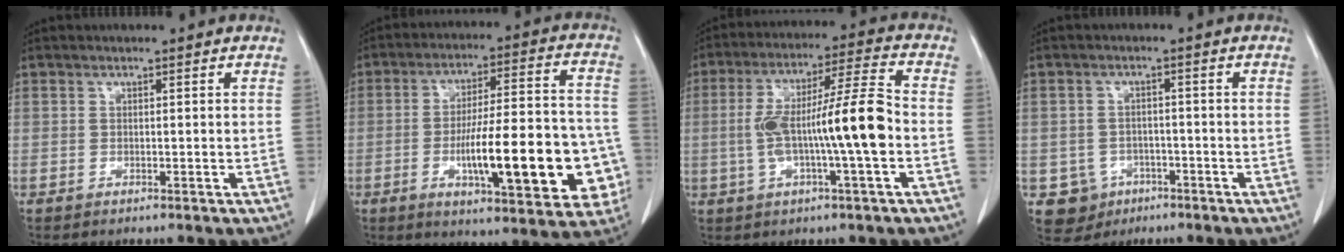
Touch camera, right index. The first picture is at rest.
{"total": 20.4, "force": [-5.3, 4.6, 19.2], "torque": [-0.244, 0.021, -0.066]}
{"total": 13.2, "force": [-1.8, 0.5, 13.1], "torque": [-0.239, 0.017, -0.034]}
{"total": 5.1, "force": [-2.3, 4.5, 0.7], "torque": [-0.010, 0.009, -0.028]}